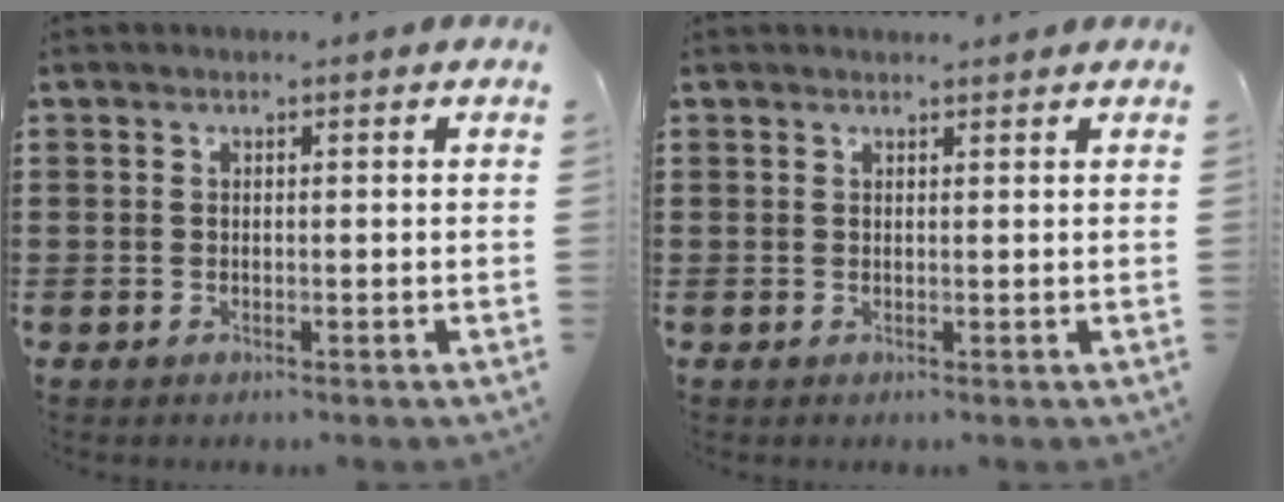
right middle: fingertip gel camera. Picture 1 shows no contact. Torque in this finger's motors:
{"motor_torque": [0.01, 0.17, -0.04, -0.01]}